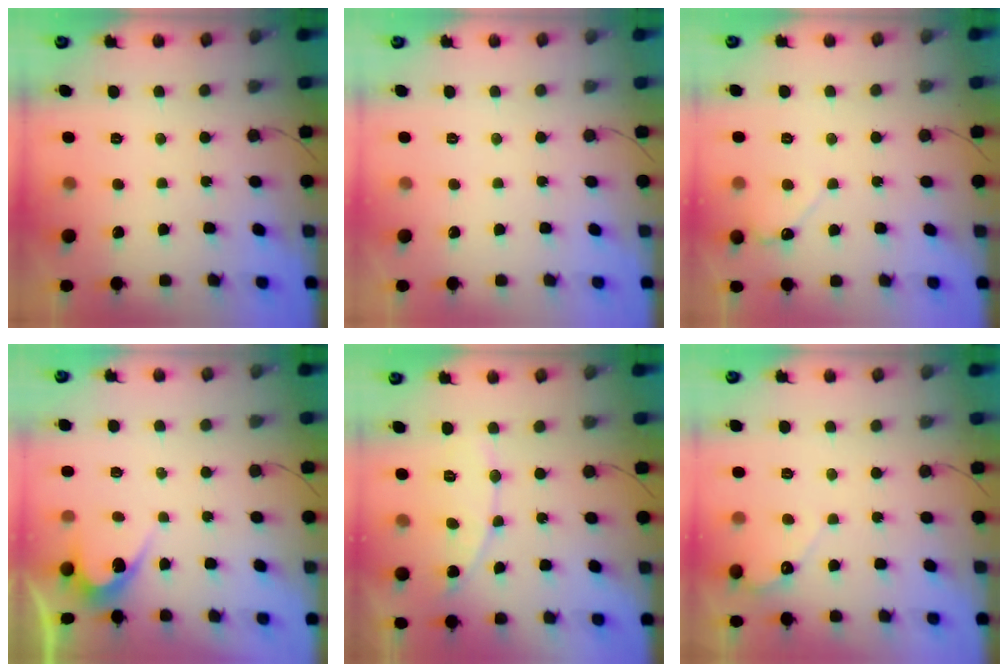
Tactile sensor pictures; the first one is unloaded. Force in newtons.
{"total": 0.0}
{"total": 2.8, "press": 2.7, "slide": 0.3}
{"total": 3.6, "press": 3.6, "slide": 0.3}
{"total": 7.2, "press": 7.2, "slide": 0.6}
{"total": 2.7, "press": 2.7, "slide": 0.2}